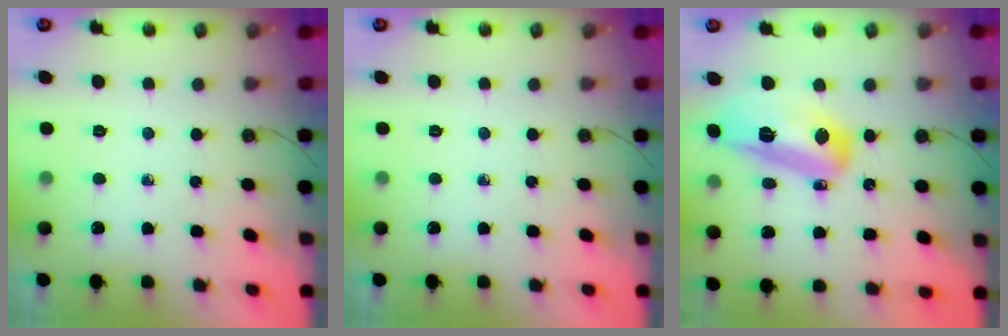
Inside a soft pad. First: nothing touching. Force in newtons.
{"total": 0.0}
{"total": 14.9, "press": 14.8, "slide": 1.5}